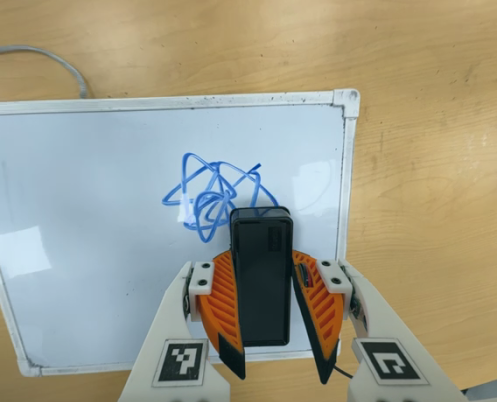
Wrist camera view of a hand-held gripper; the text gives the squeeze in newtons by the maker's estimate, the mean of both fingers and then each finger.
{"total": 6.5, "left": 6.2, "right": 6.8}